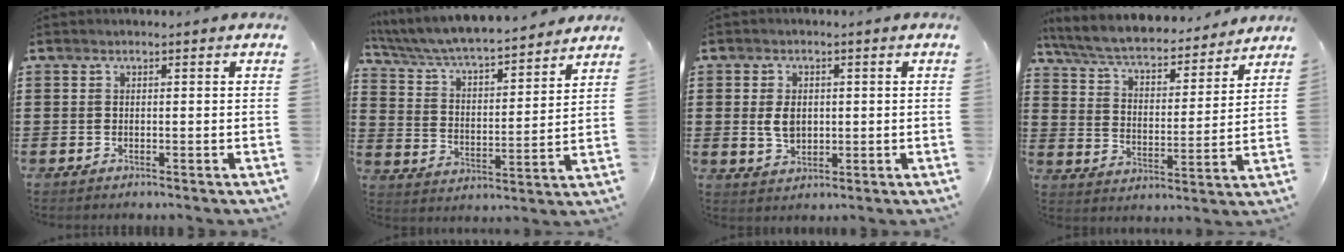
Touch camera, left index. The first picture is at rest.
{"total": 5.5, "force": [5.2, 0.4, 1.7], "torque": [-0.059, -0.041, 0.083]}
{"total": 3.9, "force": [0.2, 2.6, 2.9], "torque": [-0.060, 0.003, 0.000]}
{"total": 6.4, "force": [5.9, 0.8, 2.4], "torque": [-0.073, -0.039, 0.098]}